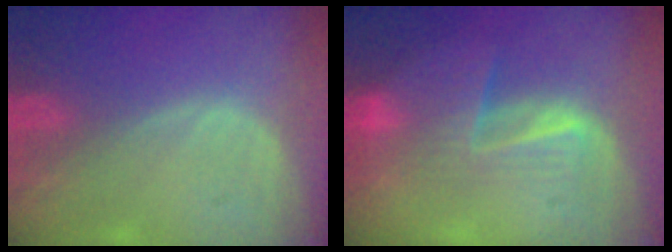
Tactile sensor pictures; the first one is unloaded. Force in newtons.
{"total": 6.9, "press": 6.4, "slide": 2.5}